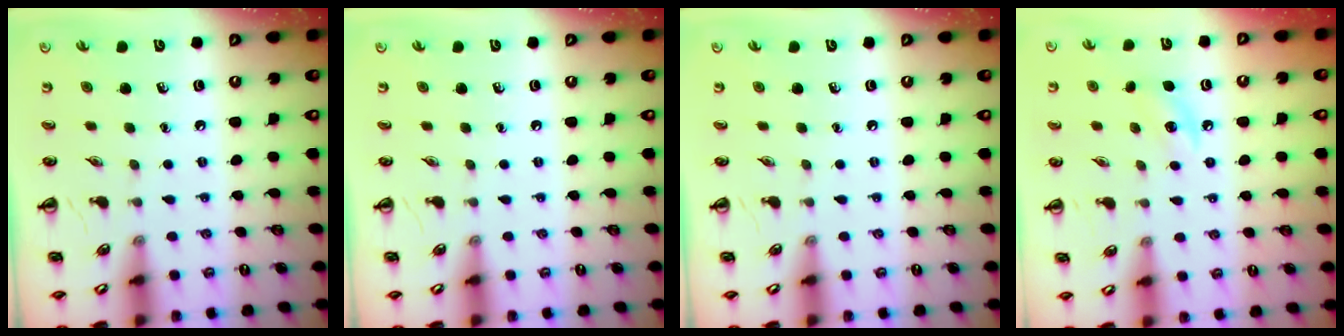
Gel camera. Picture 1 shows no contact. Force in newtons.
{"total": 0.0}
{"total": 0.0}
{"total": 6.7, "press": 6.5, "slide": 1.7}